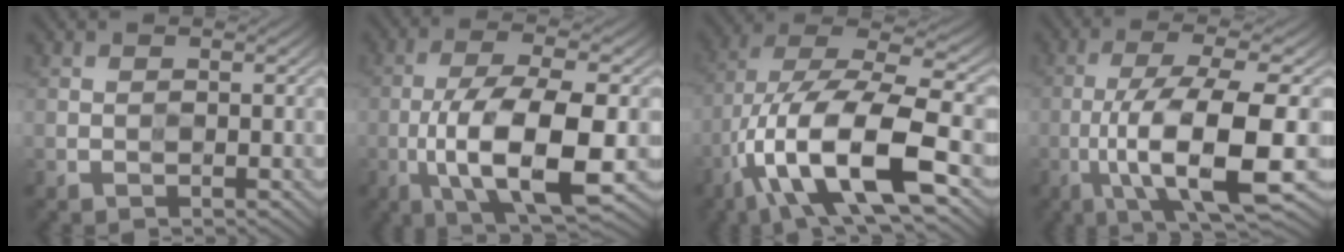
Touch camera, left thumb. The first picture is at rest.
{"total": 11.2, "force": [-3.0, 3.7, 10.2], "torque": [-0.183, -0.006, -0.055]}
{"total": 15.4, "force": [-6.9, 5.5, 12.6], "torque": [-0.241, -0.003, -0.125]}
{"total": 11.8, "force": [-3.4, 2.6, 11.0], "torque": [-0.192, -0.002, -0.057]}